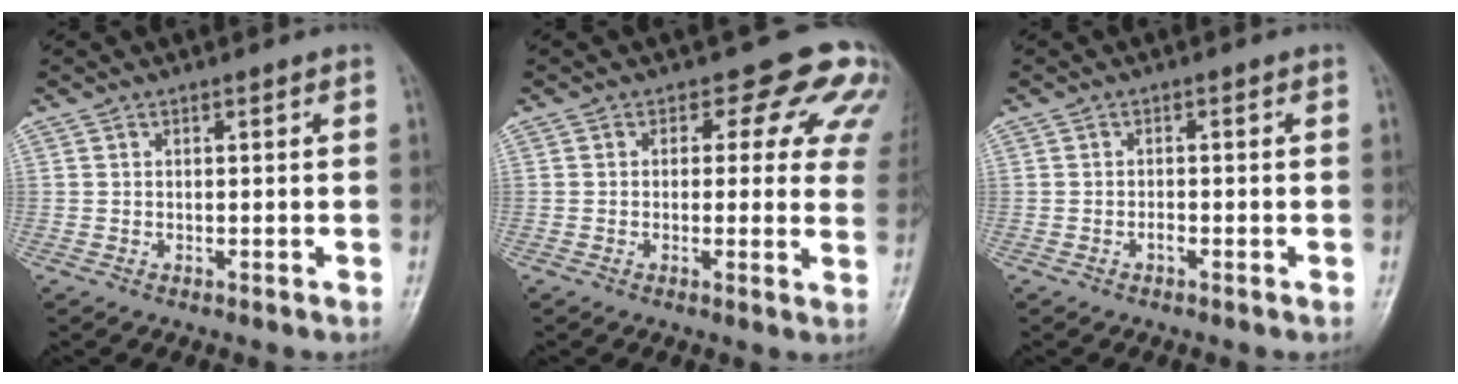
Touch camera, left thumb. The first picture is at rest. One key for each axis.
{"total": 10.5, "fx": 5.8, "fy": 6.4, "fz": 6.0, "tx": -0.010, "ty": -0.016, "tz": 0.041}
{"total": 1.0, "fx": -0.6, "fy": 0.6, "fz": 0.4, "tx": 0.002, "ty": 0.005, "tz": -0.014}